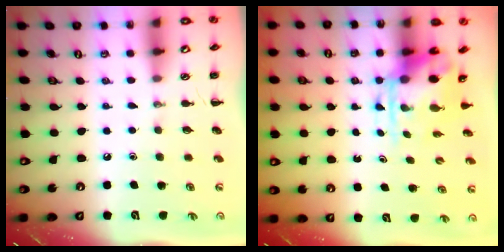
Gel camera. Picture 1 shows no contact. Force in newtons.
{"total": 5.4, "press": 5.2, "slide": 1.3}